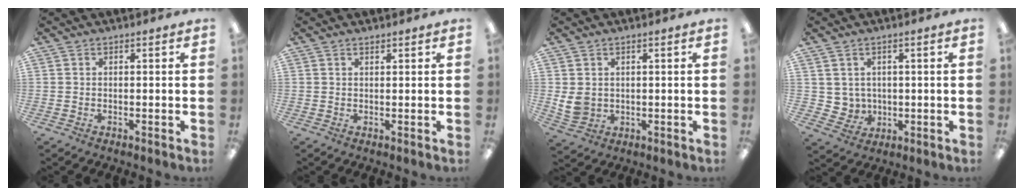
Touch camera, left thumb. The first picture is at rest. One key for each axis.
{"total": 0.9, "fx": 0.8, "fy": 0.3, "fz": 0.3, "tx": -0.007, "ty": 0.001, "tz": 0.015}
{"total": 4.8, "fx": 1.4, "fy": 4.0, "fz": 2.2, "tx": -0.050, "ty": -0.004, "tz": 0.027}
{"total": 4.2, "fx": 2.4, "fy": 3.5, "fz": -0.3, "tx": -0.006, "ty": -0.010, "tz": 0.046}